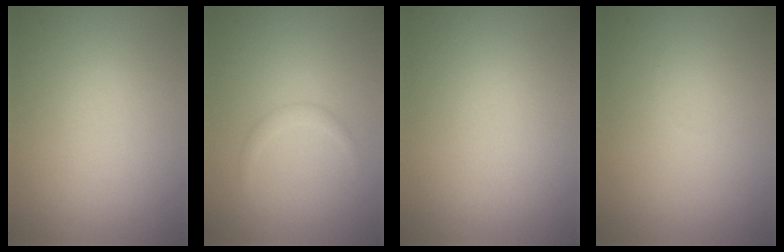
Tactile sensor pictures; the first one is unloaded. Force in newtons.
{"total": 0.9, "press": 0.9, "slide": 0.1}
{"total": 0.0}
{"total": 0.0}